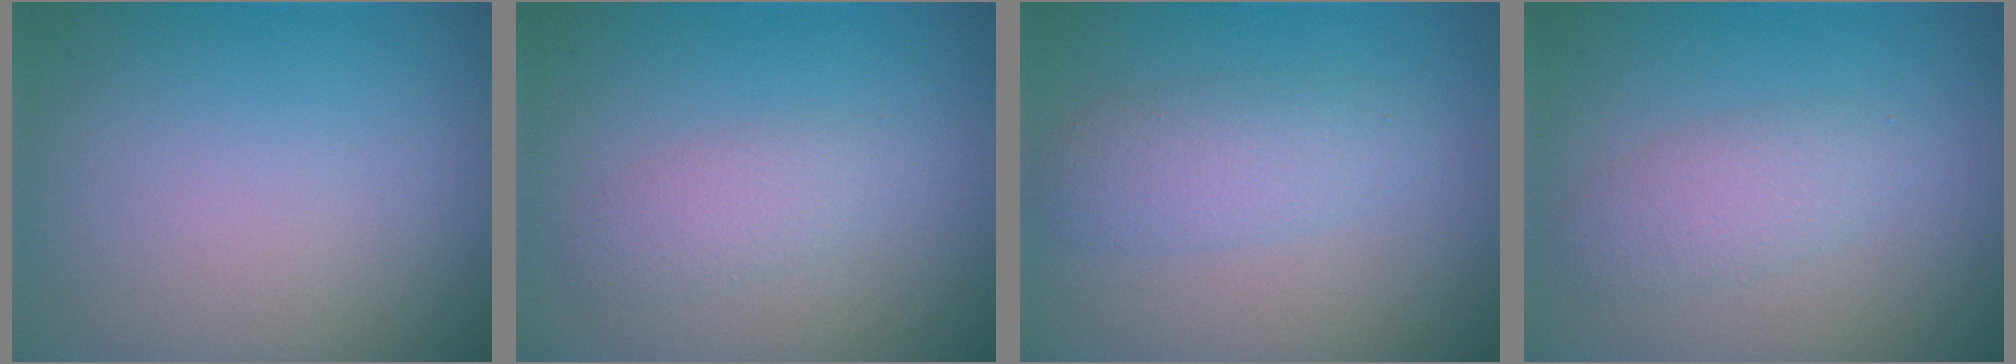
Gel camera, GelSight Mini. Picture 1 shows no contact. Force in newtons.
{"total": 2.0, "press": 2.0, "slide": 0.2}
{"total": 2.8, "press": 2.8, "slide": 0.1}
{"total": 2.4, "press": 2.4, "slide": 0.1}